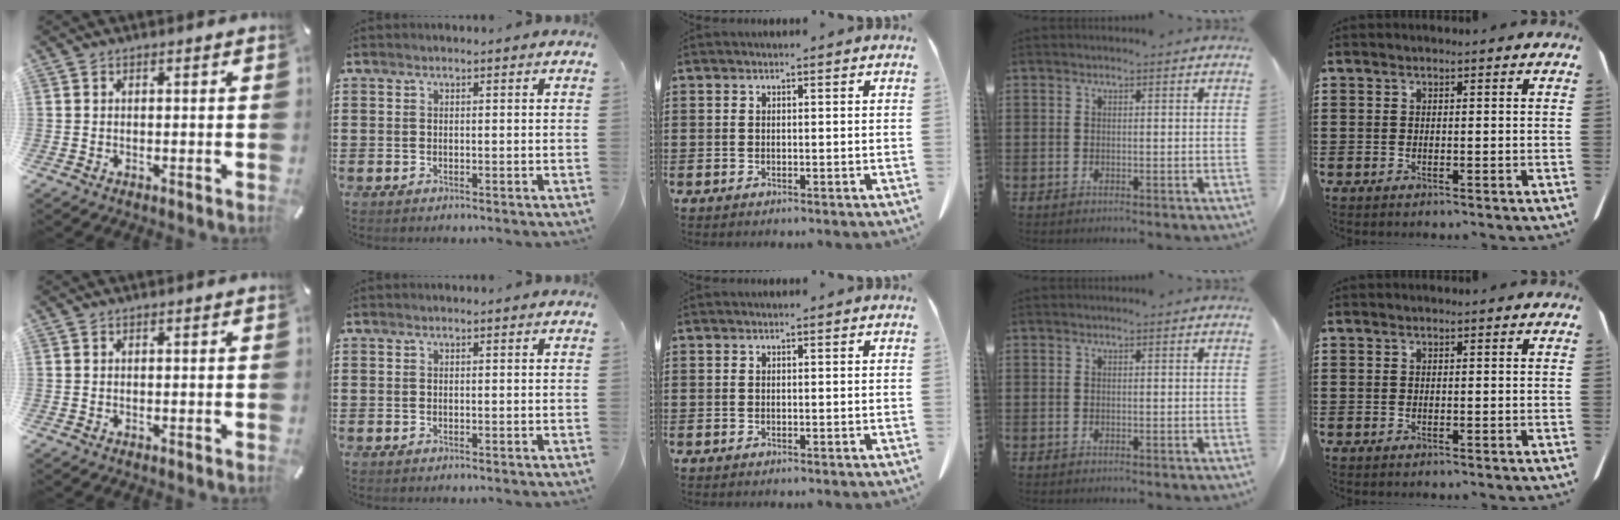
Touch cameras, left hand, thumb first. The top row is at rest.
{}